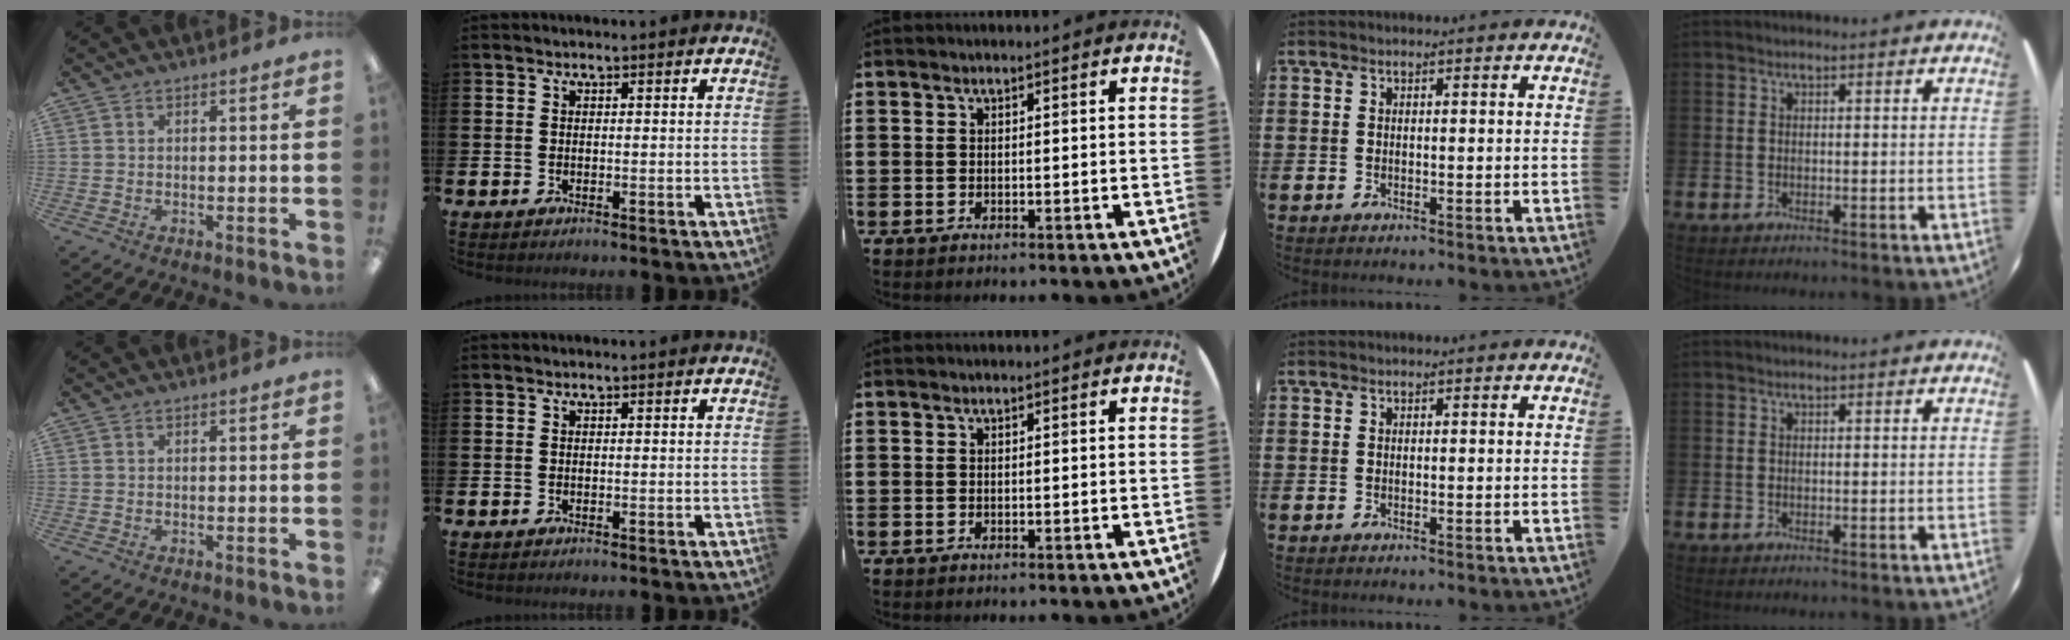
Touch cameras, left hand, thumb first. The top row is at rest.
{}